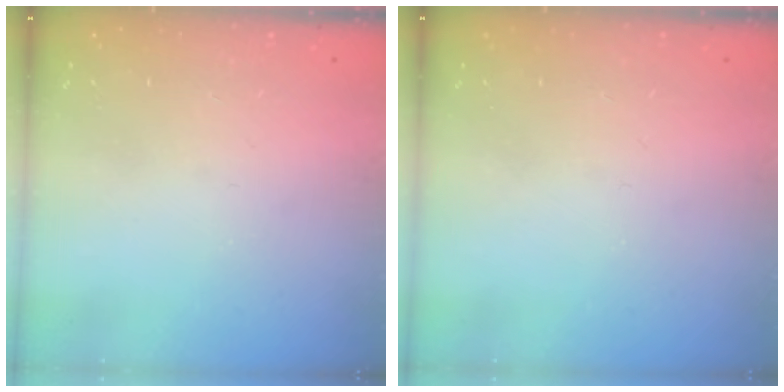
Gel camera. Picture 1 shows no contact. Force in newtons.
{"total": 0.0}